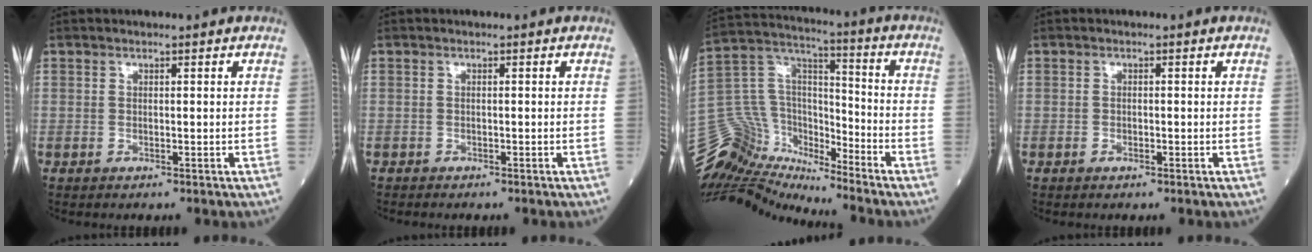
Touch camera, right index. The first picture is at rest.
{"total": 0.6, "force": [-0.6, 0.0, 0.0], "torque": [-0.007, -0.001, -0.015]}
{"total": 17.4, "force": [-16.3, 4.8, 3.6], "torque": [-0.093, 0.072, -0.296]}
{"total": 0.8, "force": [-0.5, 0.3, 0.5], "torque": [-0.009, 0.000, -0.007]}